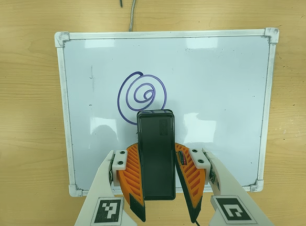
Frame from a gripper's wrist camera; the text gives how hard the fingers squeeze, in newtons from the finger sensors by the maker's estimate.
{"total": 7.3, "left": 6.2, "right": 8.3}